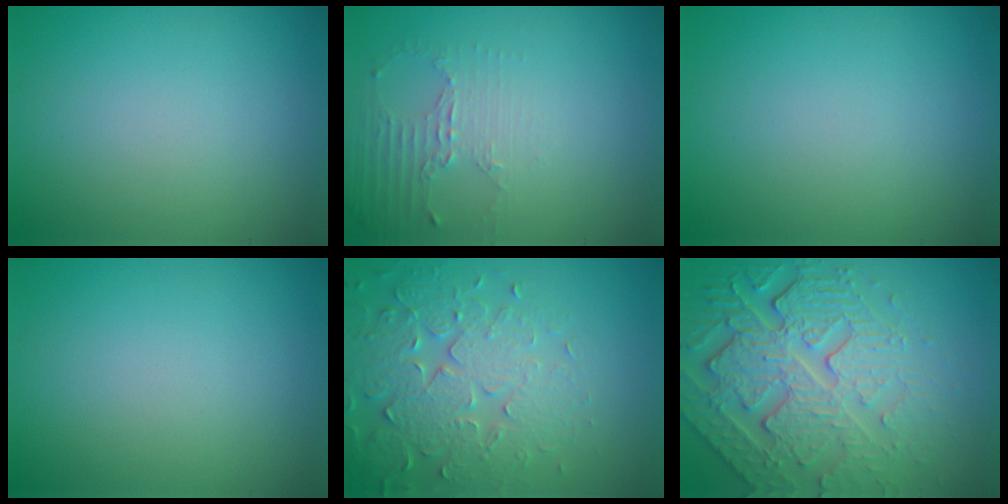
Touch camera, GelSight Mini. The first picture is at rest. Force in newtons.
{"total": 2.2, "press": 1.6, "slide": 1.5}
{"total": 0.0}
{"total": 0.0}
{"total": 5.1, "press": 4.7, "slide": 1.9}
{"total": 6.6, "press": 5.4, "slide": 3.9}